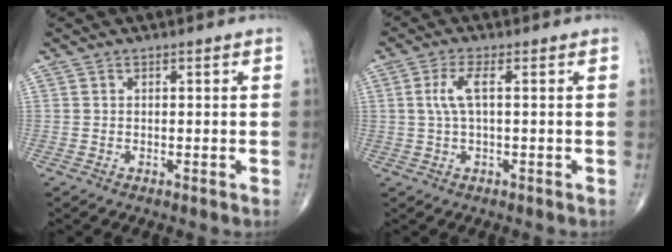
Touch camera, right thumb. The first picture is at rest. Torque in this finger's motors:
{"motor_torque": [-0.15, 0.33, -0.10, -0.06, 0.11]}